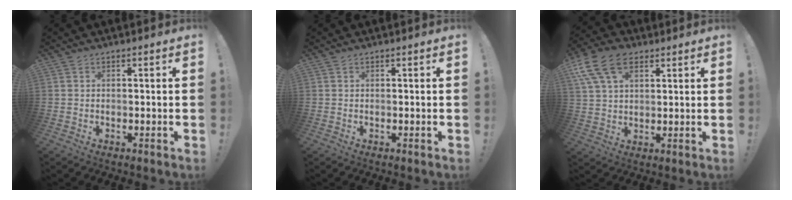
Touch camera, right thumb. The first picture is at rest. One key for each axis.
{"total": 0.0}
{"total": 13.7, "fx": 6.7, "fy": 8.5, "fz": 8.5, "tx": -0.159, "ty": -0.020, "tz": 0.126}